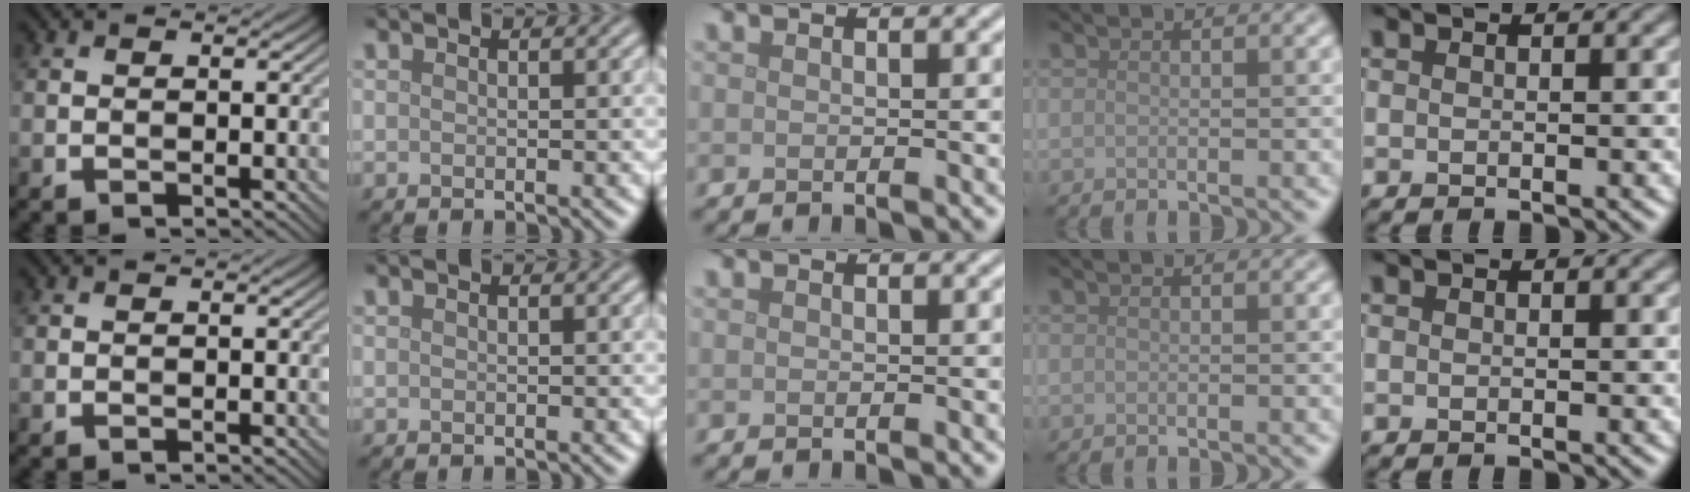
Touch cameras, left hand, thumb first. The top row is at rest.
{}